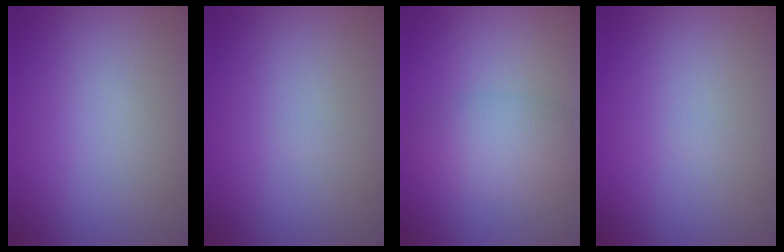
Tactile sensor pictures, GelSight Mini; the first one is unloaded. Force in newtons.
{"total": 0.0}
{"total": 4.0, "press": 4.0, "slide": 0.2}
{"total": 0.0}